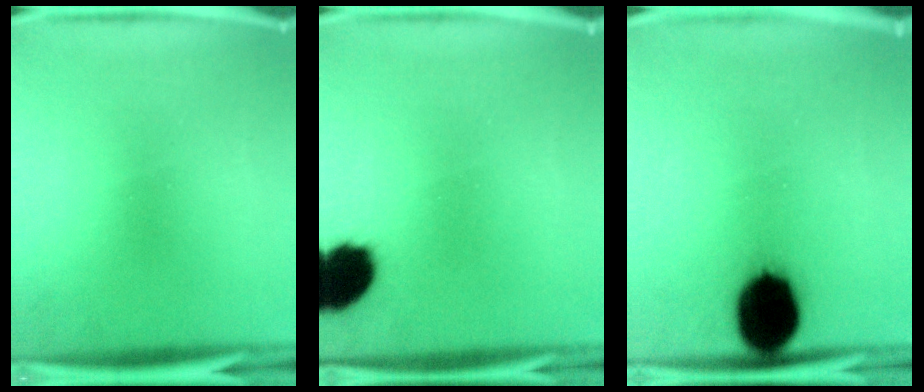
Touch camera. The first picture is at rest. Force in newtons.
{"total": 11.8}
{"total": 14.0}